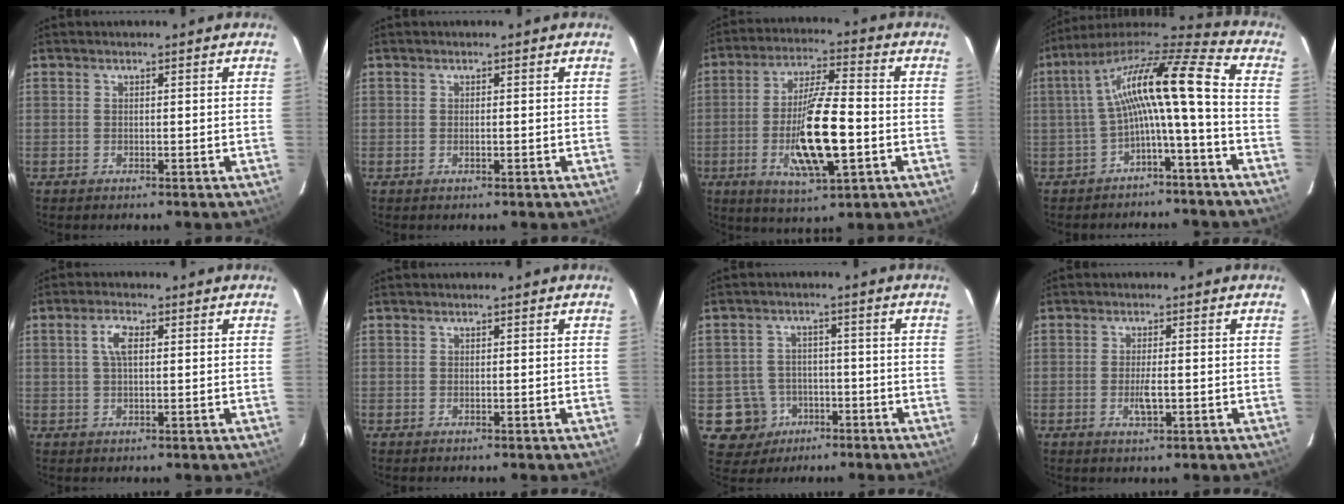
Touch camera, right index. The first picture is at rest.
{"total": 0.6, "force": [-0.1, 0.2, 0.6], "torque": [-0.010, 0.001, -0.002]}
{"total": 14.9, "force": [-3.7, 3.5, 14.0], "torque": [-0.270, -0.013, -0.064]}
{"total": 15.8, "force": [-1.9, 1.5, 15.6], "torque": [-0.289, 0.019, -0.039]}
{"total": 3.6, "force": [0.9, 1.6, 3.2], "torque": [-0.063, 0.008, 0.017]}
{"total": 0.0}
{"total": 7.5, "force": [-3.1, 6.9, 0.4], "torque": [-0.025, 0.031, -0.038]}
{"total": 3.3, "force": [-0.9, 0.9, 3.0], "torque": [-0.056, -0.005, -0.013]}